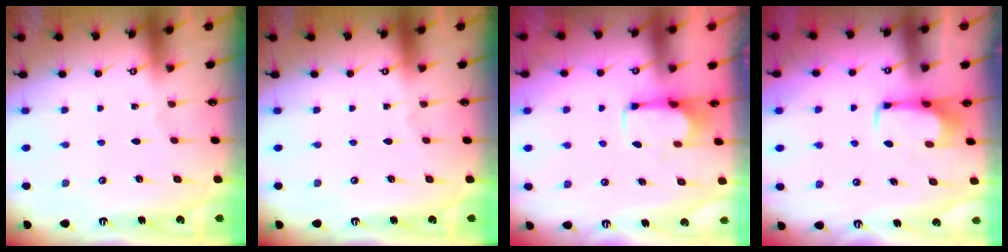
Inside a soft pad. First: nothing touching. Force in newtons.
{"total": 0.0}
{"total": 2.6, "press": 2.5, "slide": 0.8}
{"total": 1.6, "press": 1.5, "slide": 0.5}